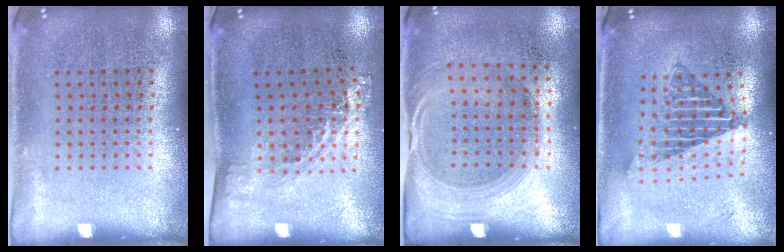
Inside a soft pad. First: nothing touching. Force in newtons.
{"total": 1.3, "press": 1.0, "slide": 0.9}
{"total": 1.5, "press": 1.3, "slide": 0.8}
{"total": 1.7, "press": 1.4, "slide": 1.0}